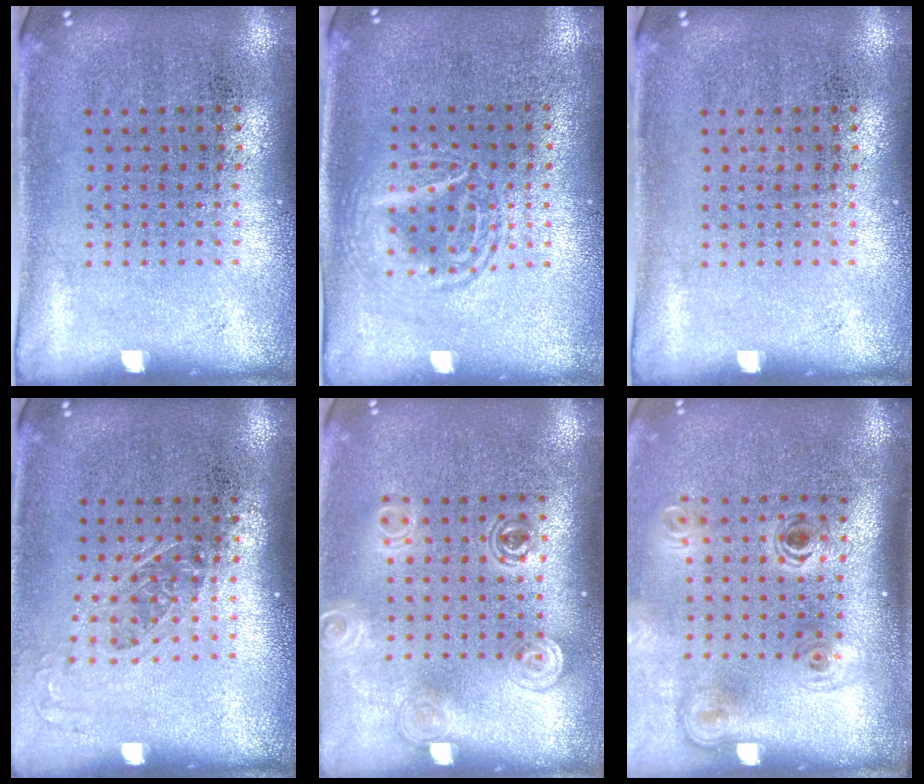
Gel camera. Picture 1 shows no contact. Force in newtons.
{"total": 1.4, "press": 1.4, "slide": 0.1}
{"total": 0.0}
{"total": 1.2, "press": 0.9, "slide": 0.7}
{"total": 1.4, "press": 1.2, "slide": 0.7}
{"total": 2.1, "press": 1.4, "slide": 1.5}